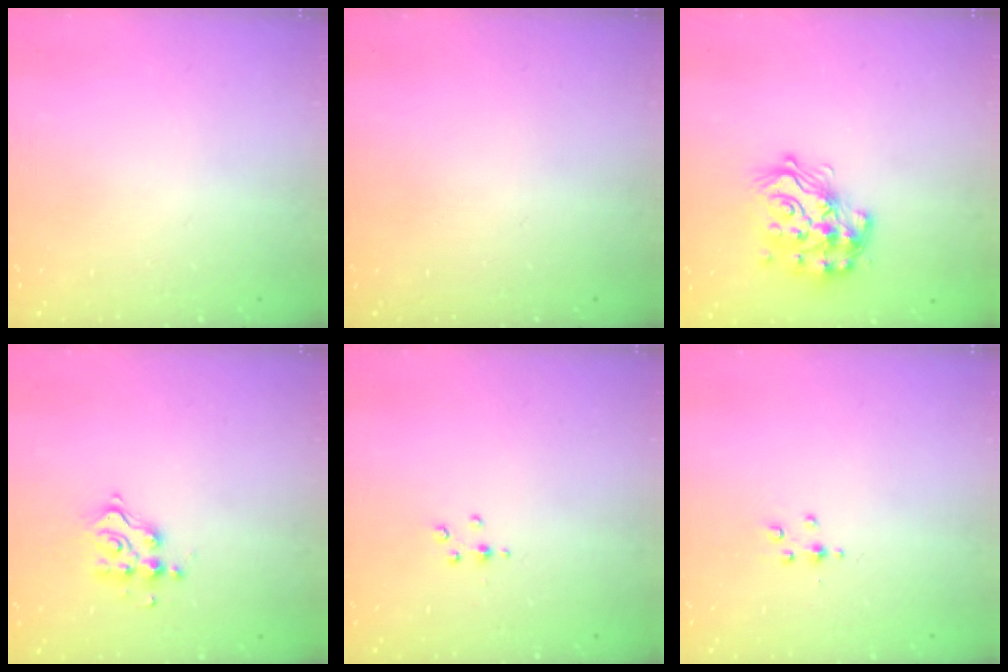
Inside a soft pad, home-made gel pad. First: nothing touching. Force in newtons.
{"total": 0.0}
{"total": 18.2, "press": 18.1, "slide": 1.0}
{"total": 7.1, "press": 7.1, "slide": 0.5}
{"total": 3.0, "press": 3.0, "slide": 0.3}
{"total": 2.7, "press": 2.7, "slide": 0.4}